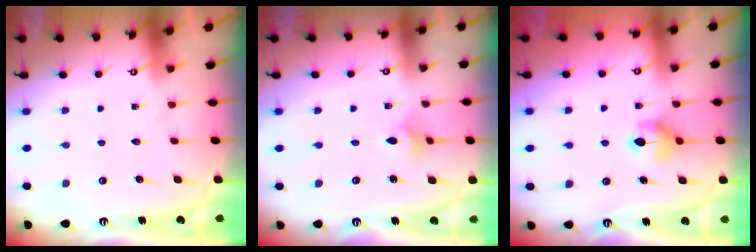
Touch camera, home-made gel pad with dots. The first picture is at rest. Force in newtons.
{"total": 2.9, "press": 2.9, "slide": 0.5}
{"total": 5.7, "press": 5.6, "slide": 0.9}